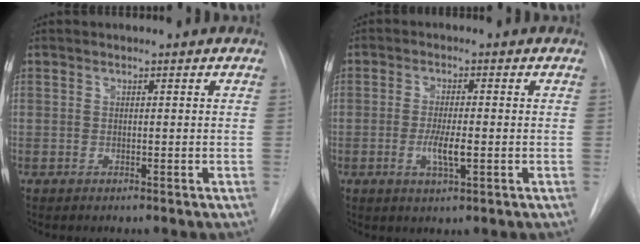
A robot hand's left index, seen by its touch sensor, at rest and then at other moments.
{"total": 4.2, "force": [-0.9, 0.7, 4.0], "torque": [-0.080, -0.006, -0.013]}